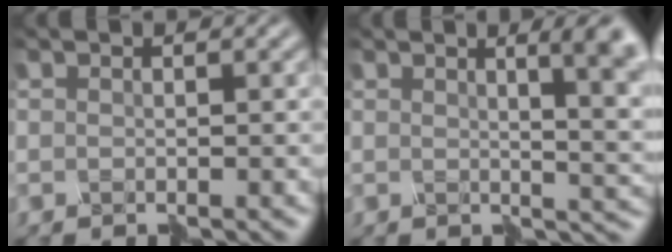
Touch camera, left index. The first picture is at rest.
{"total": 7.8, "force": [2.3, 3.2, 6.8], "torque": [-0.037, 0.023, 0.015]}